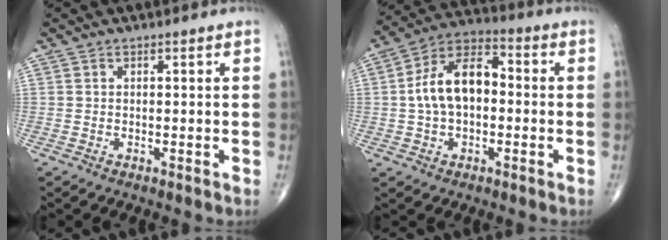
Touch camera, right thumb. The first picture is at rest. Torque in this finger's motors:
{"motor_torque": [1.68, 1.92, 1.19, -0.07, 0.14]}